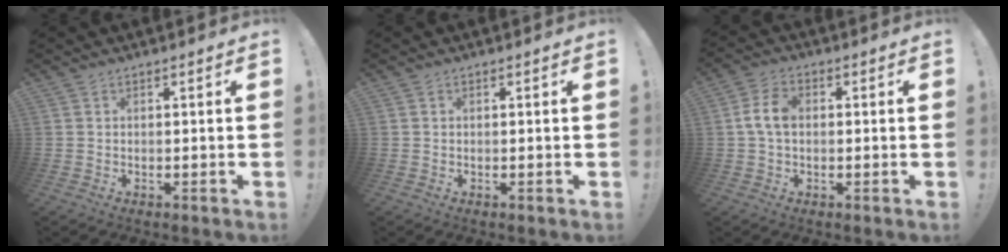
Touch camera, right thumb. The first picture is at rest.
{"total": 0.0}
{"total": 6.9, "force": [0.3, 4.3, 5.3], "torque": [-0.093, 0.012, 0.007]}